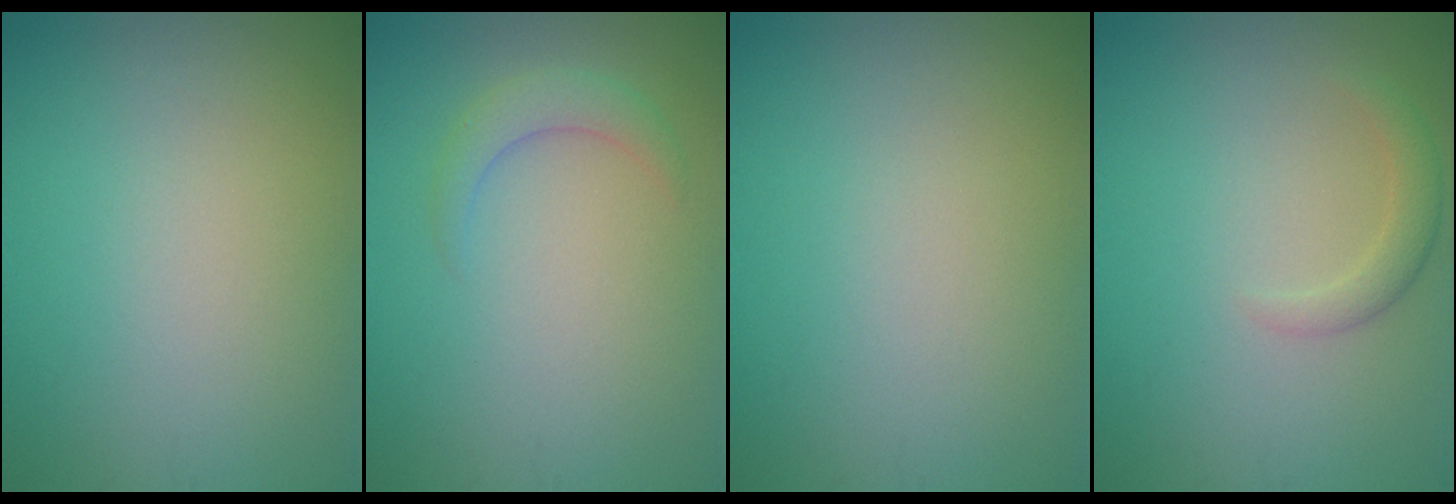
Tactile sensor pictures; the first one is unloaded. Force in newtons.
{"total": 2.0, "press": 2.0, "slide": 0.1}
{"total": 0.0}
{"total": 1.7, "press": 1.7, "slide": 0.2}